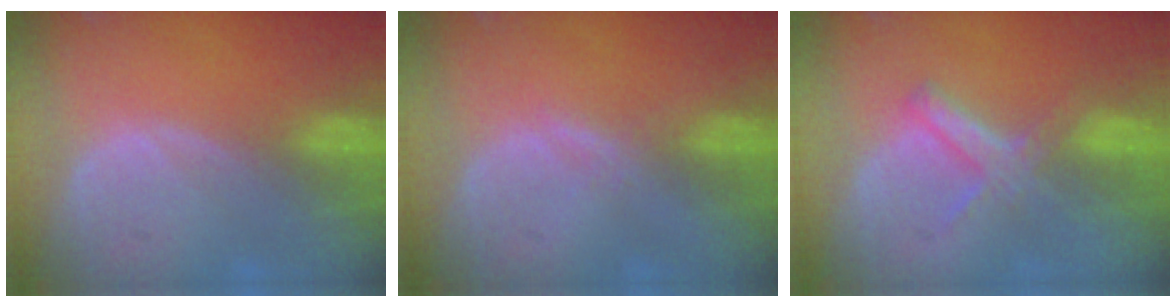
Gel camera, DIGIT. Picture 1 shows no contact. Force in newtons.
{"total": 1.1, "press": 1.1, "slide": 0.1}
{"total": 5.6, "press": 5.2, "slide": 2.2}